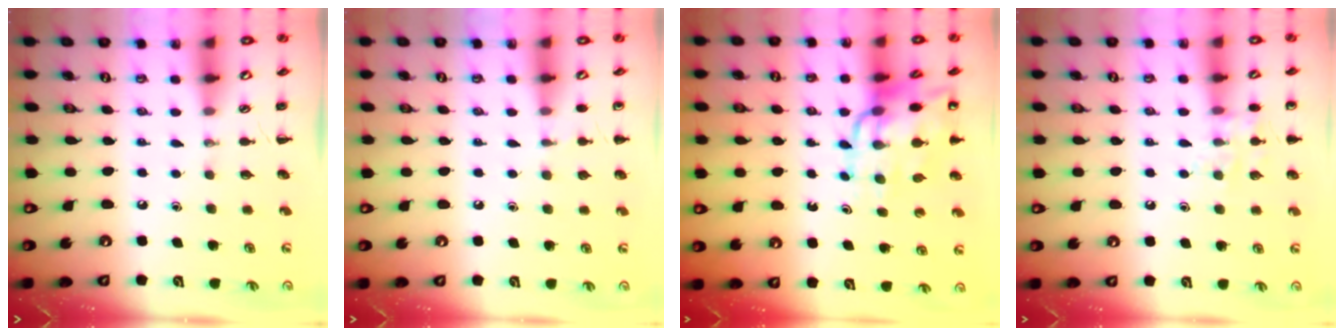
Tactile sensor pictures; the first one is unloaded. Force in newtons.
{"total": 4.7, "press": 4.5, "slide": 1.5}
{"total": 14.5, "press": 14.1, "slide": 3.2}
{"total": 8.2, "press": 8.1, "slide": 1.1}